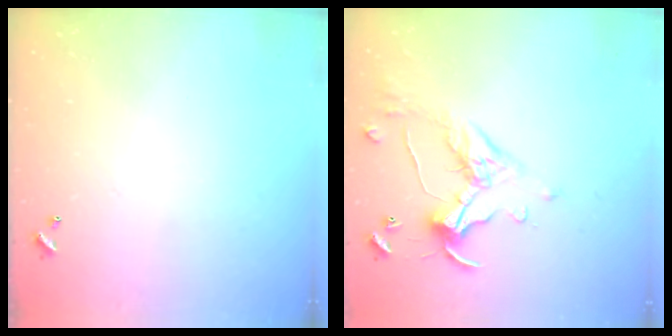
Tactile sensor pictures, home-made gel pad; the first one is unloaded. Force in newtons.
{"total": 1.5, "press": 1.5, "slide": 0.2}